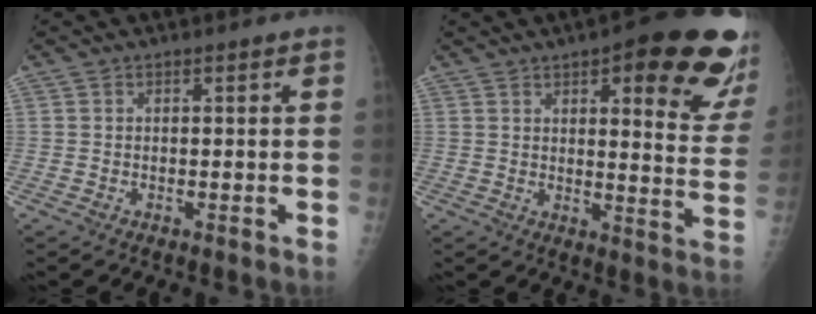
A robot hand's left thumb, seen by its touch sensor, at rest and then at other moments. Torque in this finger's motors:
{"motor_torque": [0.37, 0.61, 0.17, -0.40, 0.15]}